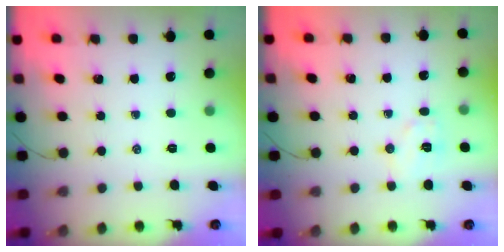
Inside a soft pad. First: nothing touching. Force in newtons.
{"total": 6.0, "press": 5.9, "slide": 1.2}